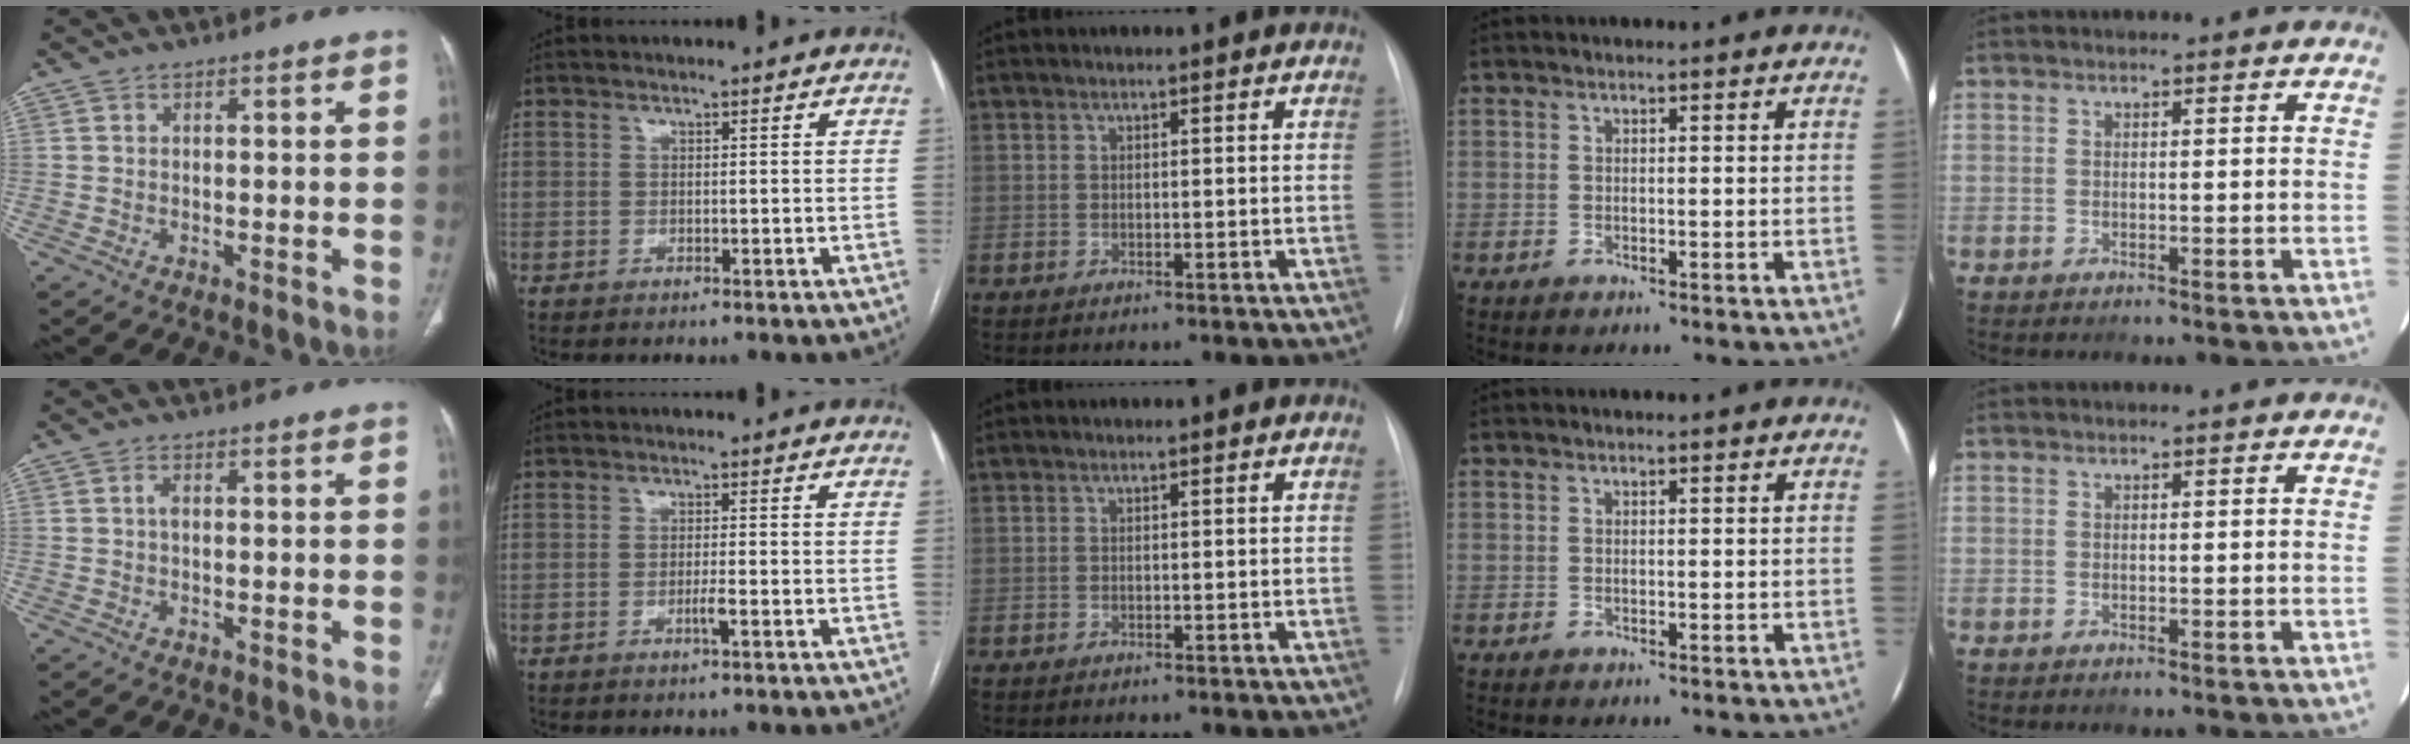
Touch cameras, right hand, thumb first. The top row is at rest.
{"thumb": {"total": 1.2, "force": [0.1, 0.6, 1.0], "torque": [-0.021, 0.002, 0.001]}, "index": {"total": 1.8, "force": [-0.7, -0.1, 1.6], "torque": [-0.032, -0.003, -0.013]}}